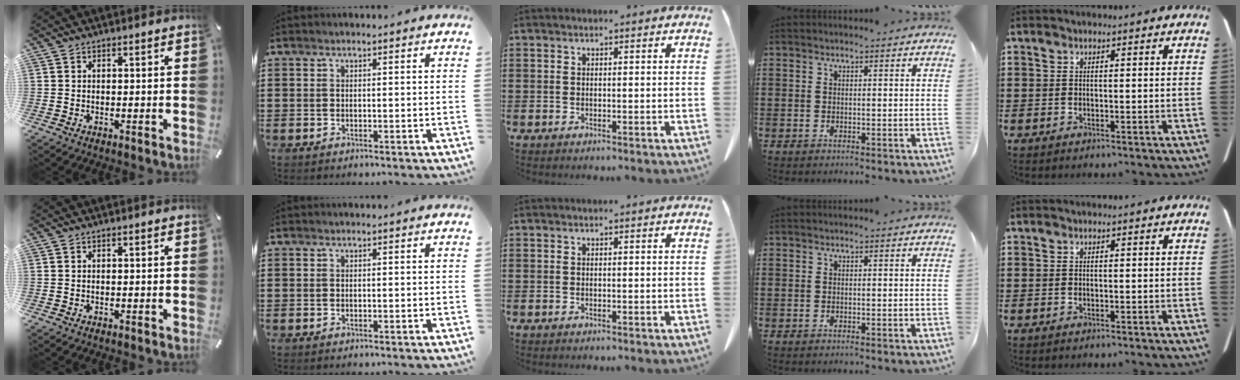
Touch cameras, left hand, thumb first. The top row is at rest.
{}